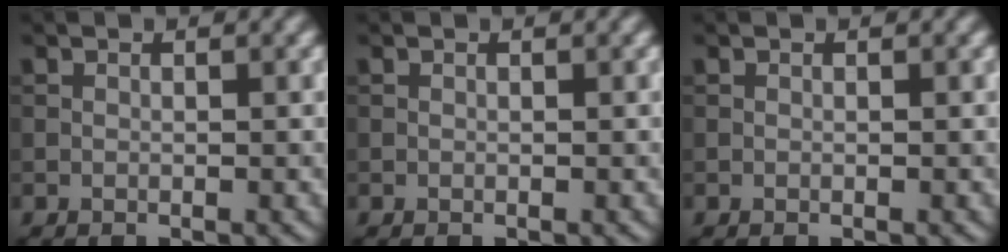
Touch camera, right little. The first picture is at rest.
{"total": 0.0}
{"total": 0.0}